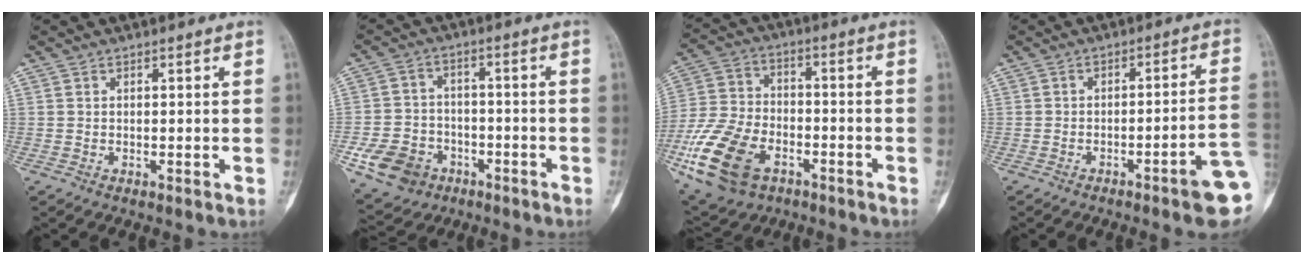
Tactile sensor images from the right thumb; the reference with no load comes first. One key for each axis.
{"total": 10.4, "fx": -4.8, "fy": 8.2, "fz": 4.1, "tx": -0.055, "ty": 0.031, "tz": -0.073}
{"total": 17.9, "fx": -7.7, "fy": 11.2, "fz": 11.7, "tx": -0.228, "ty": 0.024, "tz": -0.137}
{"total": 9.5, "fx": -4.1, "fy": 0.9, "fz": 8.5, "tx": -0.103, "ty": 0.030, "tz": -0.052}